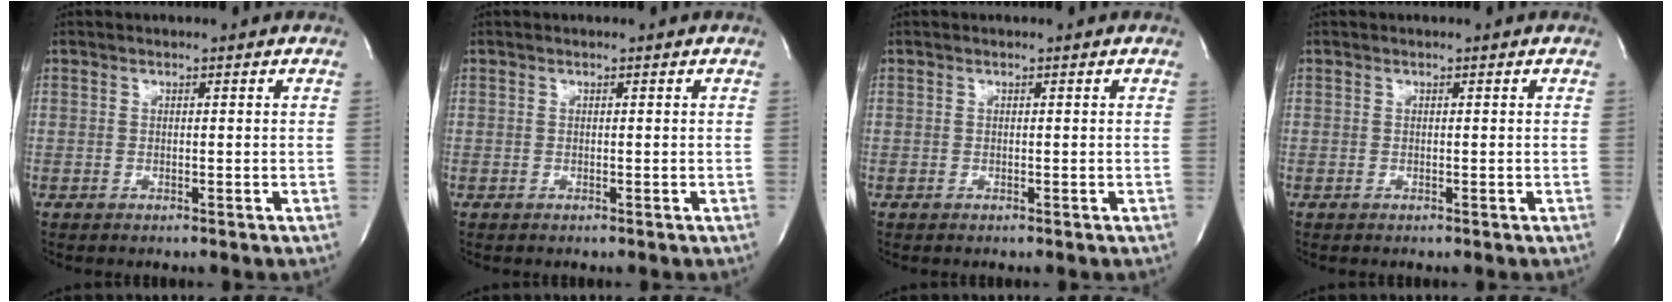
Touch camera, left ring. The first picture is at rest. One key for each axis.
{"total": 0.0}
{"total": 0.0}
{"total": 0.0}